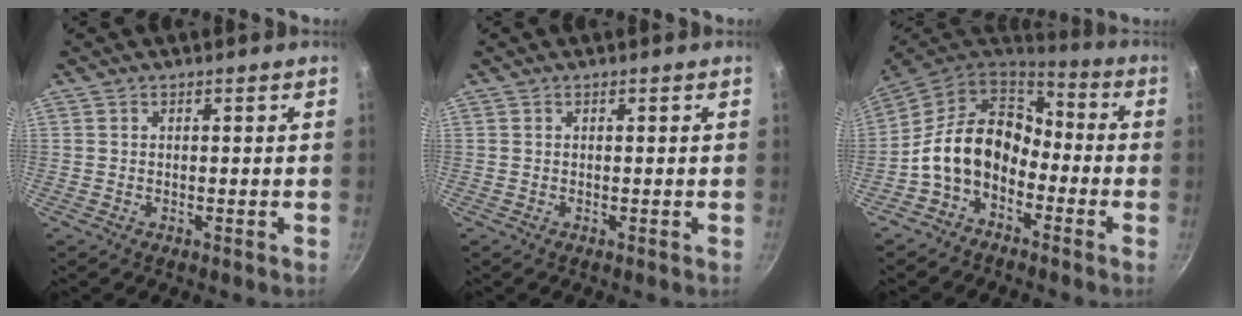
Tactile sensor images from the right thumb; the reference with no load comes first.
{"total": 0.0}
{"total": 14.1, "force": [-3.9, 10.4, 8.8], "torque": [-0.133, 0.058, -0.090]}